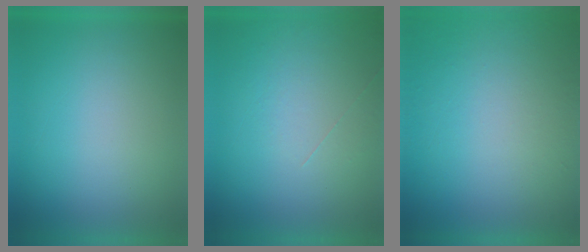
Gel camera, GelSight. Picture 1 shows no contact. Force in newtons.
{"total": 1.2}
{"total": 5.5}